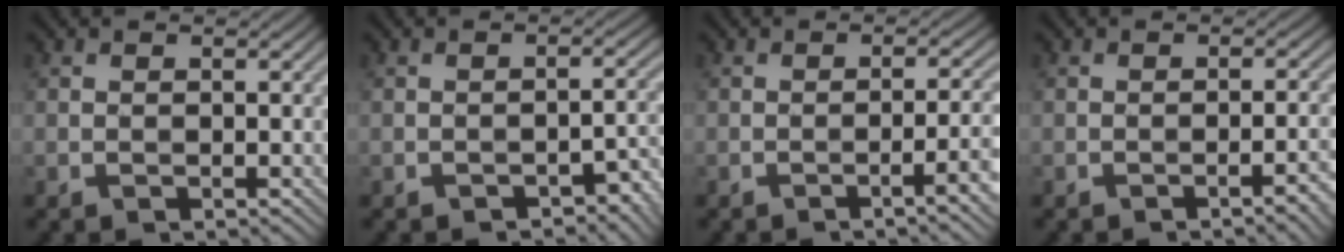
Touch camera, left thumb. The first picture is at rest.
{"total": 2.9, "force": [-2.2, 0.8, 1.7], "torque": [-0.019, 0.012, -0.030]}
{"total": 5.3, "force": [-2.0, 1.0, 4.8], "torque": [-0.060, 0.011, -0.036]}
{"total": 3.4, "force": [-1.7, 0.6, 2.9], "torque": [-0.033, 0.015, -0.028]}